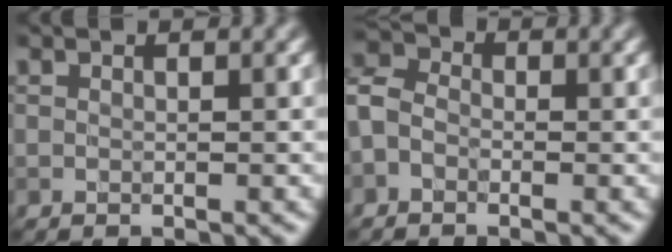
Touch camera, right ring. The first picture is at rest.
{"total": 2.1, "force": [-1.4, 1.4, 0.6], "torque": [-0.014, 0.017, -0.025]}